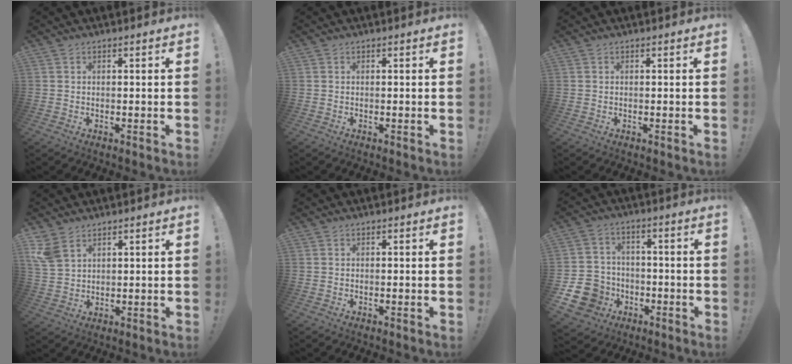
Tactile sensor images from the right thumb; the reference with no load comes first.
{"total": 0.0}
{"total": 0.0}
{"total": 6.3, "force": [3.9, 3.9, 3.2], "torque": [-0.066, -0.014, 0.078]}
{"total": 0.0}
{"total": 12.3, "force": [-4.7, 10.5, 4.3], "torque": [-0.087, 0.030, -0.080]}